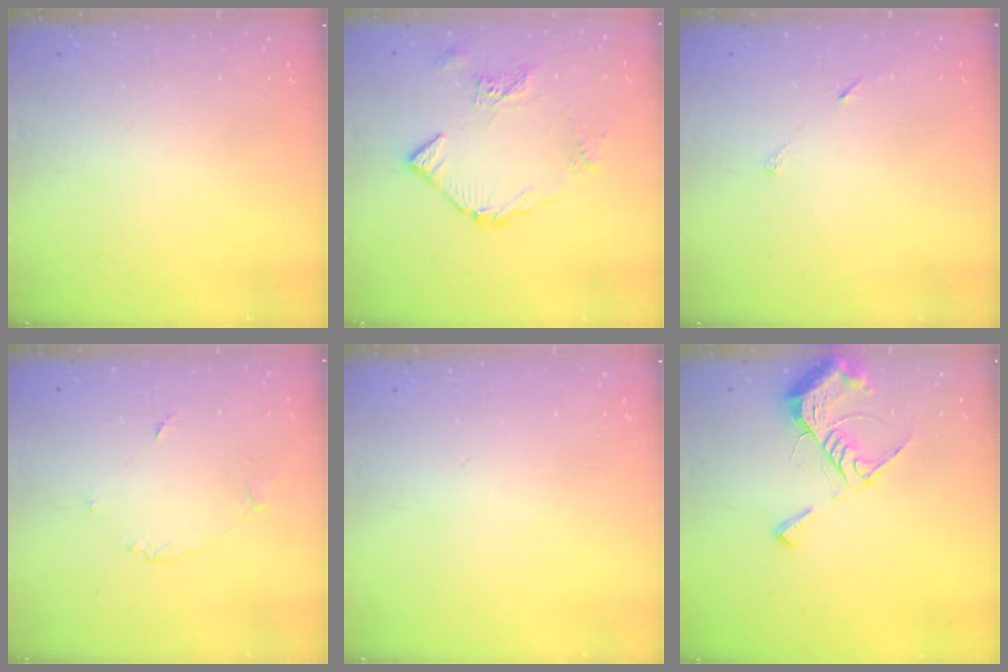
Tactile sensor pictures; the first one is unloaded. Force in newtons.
{"total": 9.0, "press": 9.0, "slide": 1.0}
{"total": 3.9, "press": 3.8, "slide": 0.6}
{"total": 3.6, "press": 3.6, "slide": 0.4}
{"total": 0.0}
{"total": 11.3, "press": 11.3, "slide": 0.8}